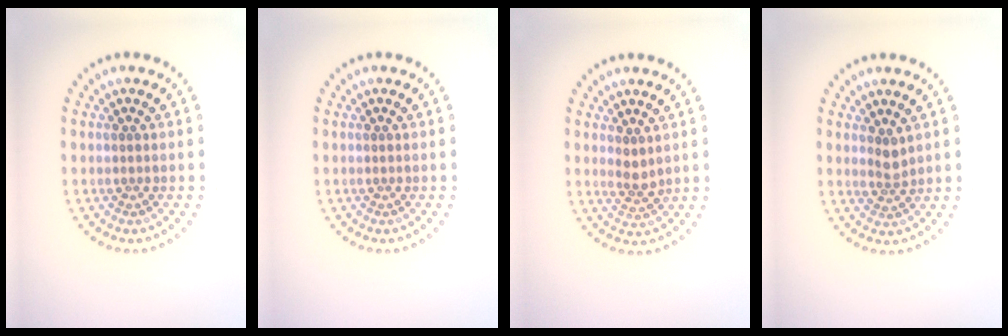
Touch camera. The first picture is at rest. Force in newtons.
{"total": 0.0}
{"total": 1.7, "press": 1.6, "slide": 0.7}
{"total": 1.6, "press": 1.2, "slide": 1.0}